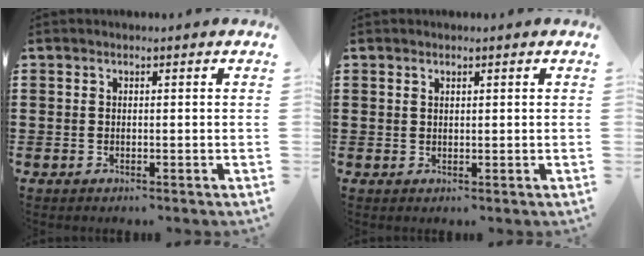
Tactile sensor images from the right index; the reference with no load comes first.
{"total": 0.7, "force": [0.5, 0.3, 0.3], "torque": [-0.007, 0.001, 0.010]}